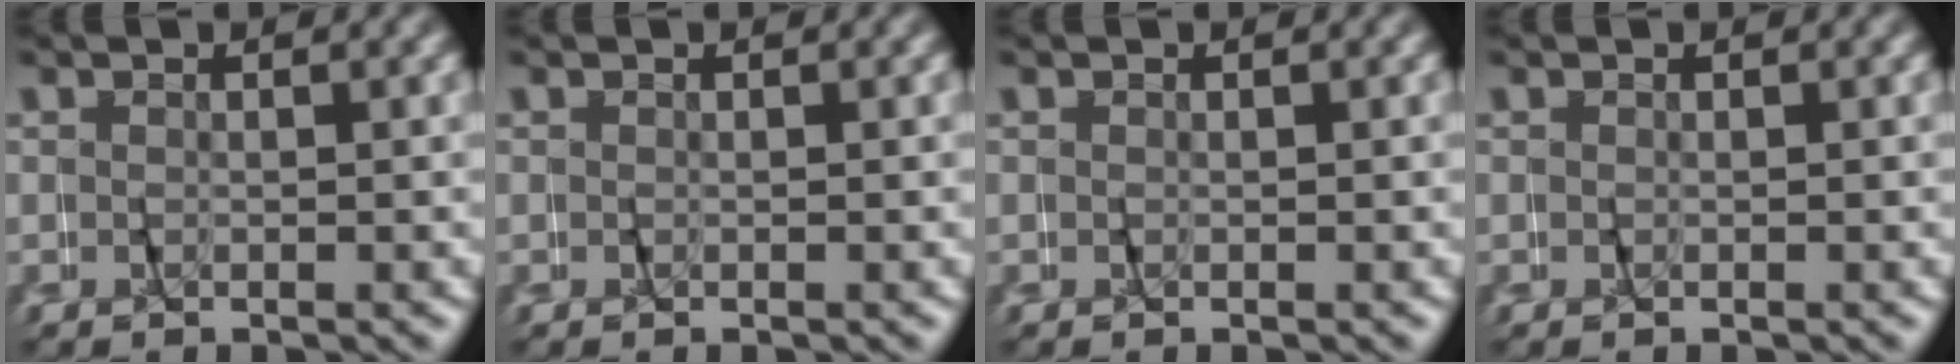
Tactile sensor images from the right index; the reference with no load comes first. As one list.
[{"total": 0.0}, {"total": 0.0}, {"total": 0.0}]